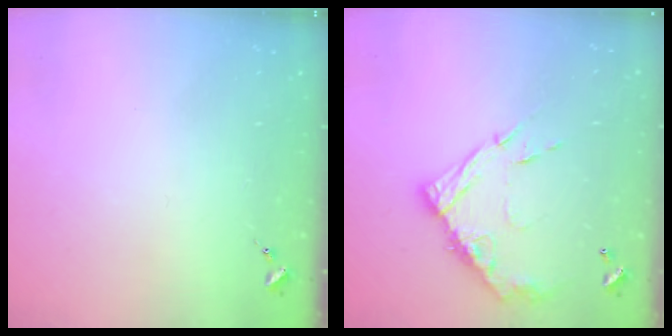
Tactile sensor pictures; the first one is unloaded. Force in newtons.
{"total": 14.5, "press": 14.4, "slide": 1.3}